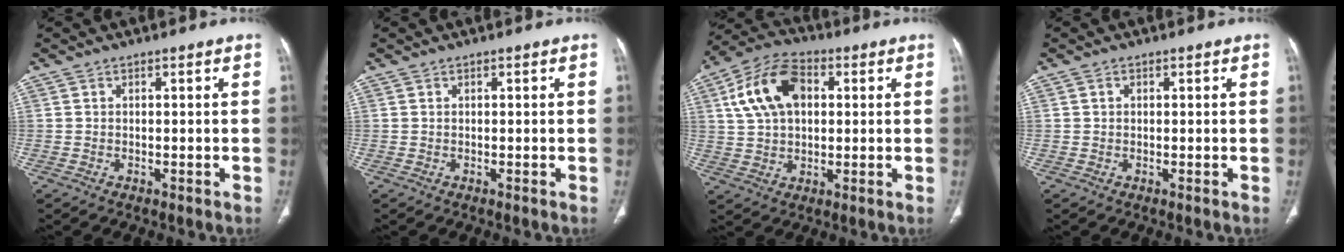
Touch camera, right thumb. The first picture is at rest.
{"total": 0.0}
{"total": 13.3, "force": [3.3, 8.6, 9.6], "torque": [-0.170, 0.016, 0.055]}
{"total": 0.5, "force": [0.1, 0.5, 0.2], "torque": [0.000, 0.002, 0.002]}